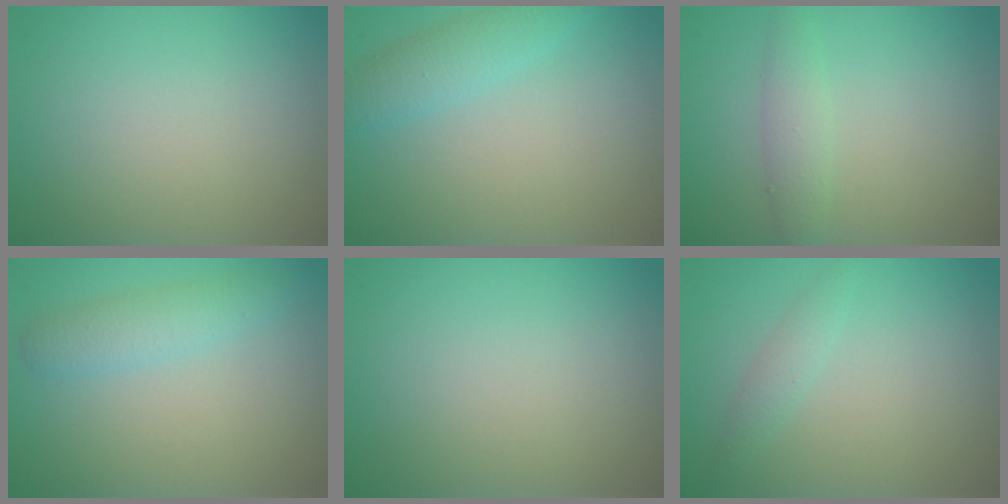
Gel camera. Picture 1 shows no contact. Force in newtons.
{"total": 2.7, "press": 2.7, "slide": 0.0}
{"total": 1.9, "press": 1.9, "slide": 0.1}
{"total": 2.4, "press": 2.4, "slide": 0.1}
{"total": 0.0}
{"total": 1.2, "press": 1.2, "slide": 0.1}